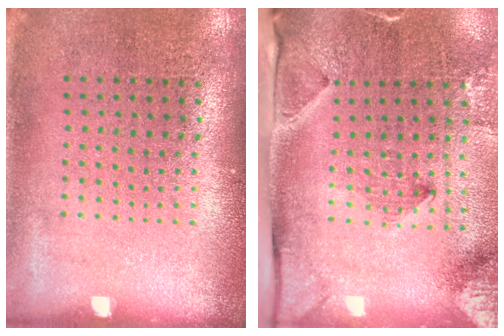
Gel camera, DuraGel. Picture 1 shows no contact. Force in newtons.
{"total": 3.4, "press": 2.3, "slide": 2.4}